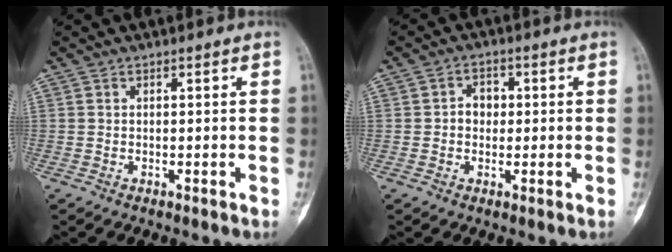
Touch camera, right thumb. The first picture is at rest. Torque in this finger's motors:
{"motor_torque": [0.58, 0.36, 0.15, -0.22, -0.01]}